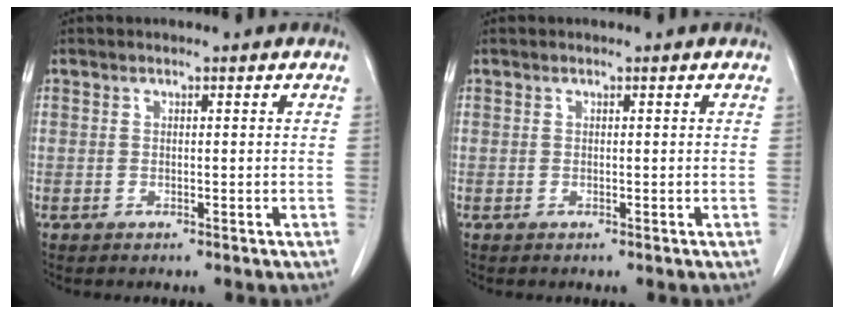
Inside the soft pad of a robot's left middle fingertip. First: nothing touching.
{"total": 0.0}